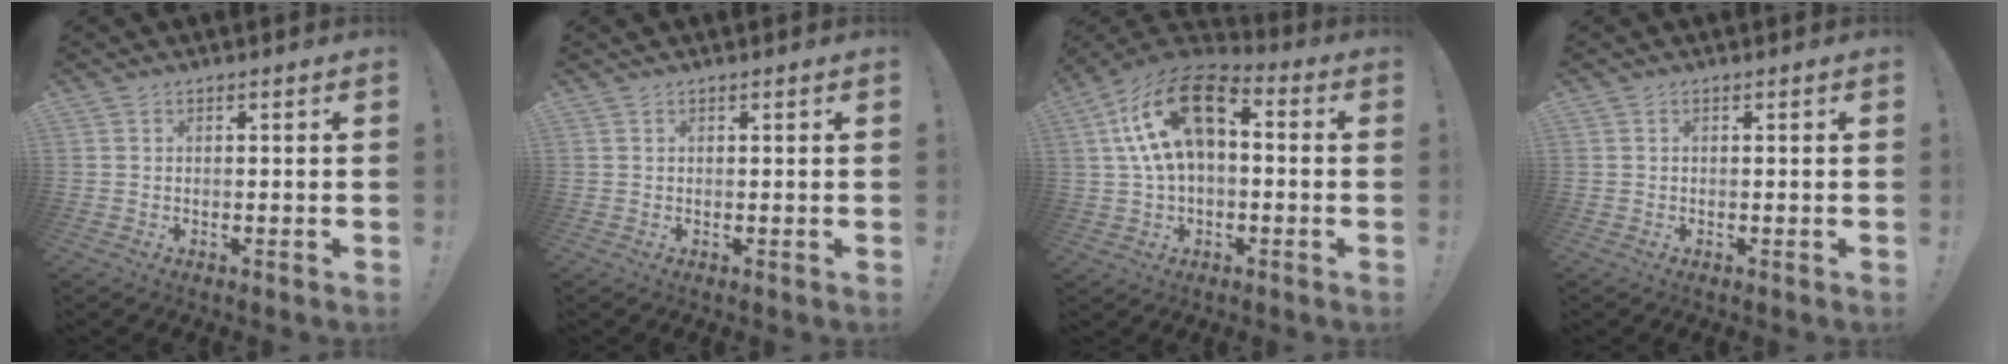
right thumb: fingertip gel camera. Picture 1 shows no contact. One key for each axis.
{"total": 0.8, "fx": -0.7, "fy": -0.4, "fz": -0.2, "tx": 0.004, "ty": 0.006, "tz": -0.014}
{"total": 17.9, "fx": 4.6, "fy": 10.8, "fz": 13.5, "tx": -0.236, "ty": 0.004, "tz": 0.086}
{"total": 0.0}